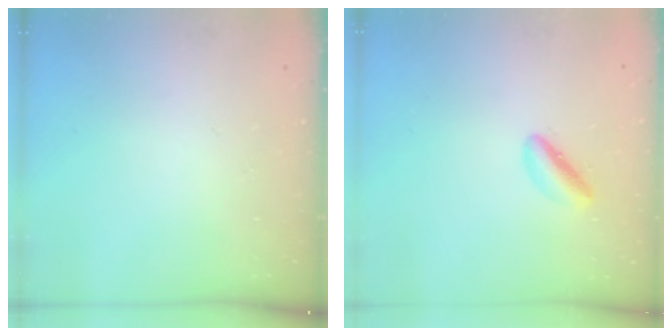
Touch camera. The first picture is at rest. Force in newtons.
{"total": 3.3, "press": 3.2, "slide": 0.8}